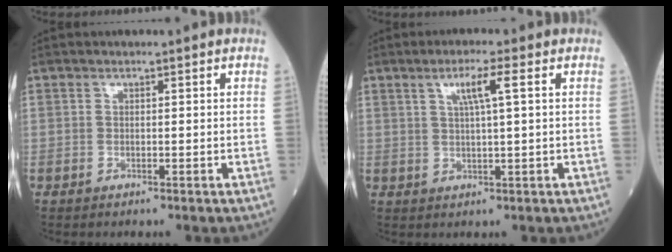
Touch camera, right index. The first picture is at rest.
{"total": 4.4, "force": [1.7, -0.2, 4.0], "torque": [-0.075, 0.004, 0.031]}